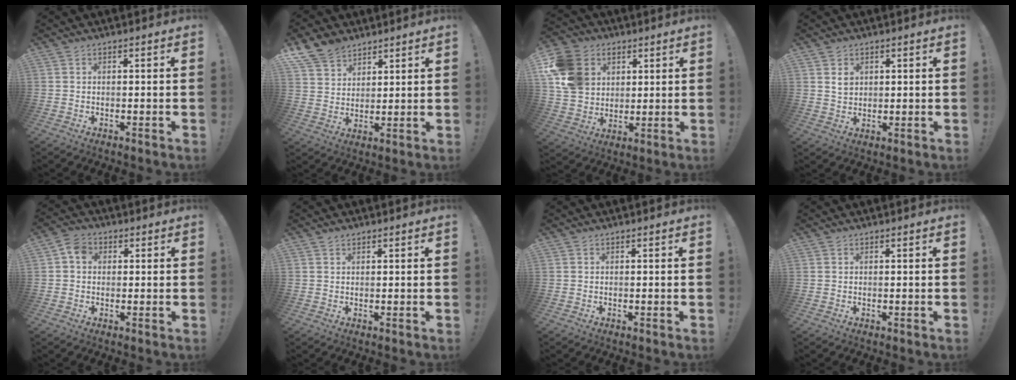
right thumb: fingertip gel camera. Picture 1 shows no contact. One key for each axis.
{"total": 9.3, "fx": 7.3, "fy": 5.5, "fz": 2.0, "tx": -0.042, "ty": -0.046, "tz": 0.146}
{"total": 15.4, "fx": 4.7, "fy": 12.9, "fz": 7.0, "tx": -0.116, "ty": -0.011, "tz": 0.100}
{"total": 3.8, "fx": 2.0, "fy": 3.0, "fz": 1.2, "tx": -0.011, "ty": -0.004, "tz": 0.034}
{"total": 5.0, "fx": 0.9, "fy": 4.0, "fz": 2.9, "tx": -0.041, "ty": 0.007, "tz": 0.018}
{"total": 1.0, "fx": 0.8, "fy": 0.5, "fz": 0.3, "tx": -0.004, "ty": -0.002, "tz": 0.016}
{"total": 0.0}
{"total": 0.0}